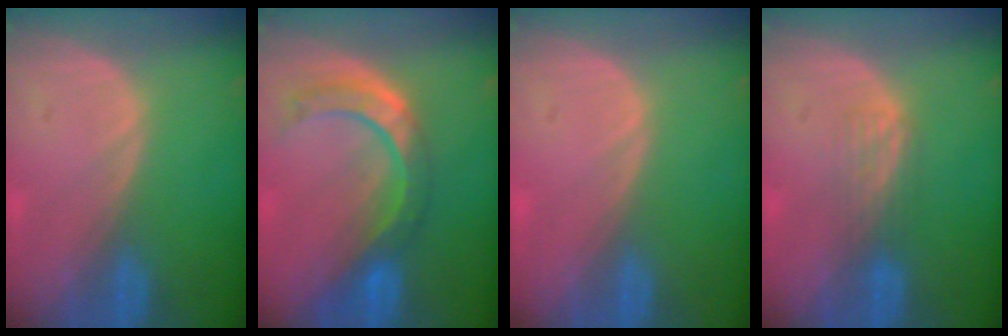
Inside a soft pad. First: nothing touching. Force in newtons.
{"total": 8.6, "press": 7.2, "slide": 4.5}
{"total": 0.5, "press": 0.1, "slide": 0.5}
{"total": 2.6, "press": 2.6, "slide": 0.4}